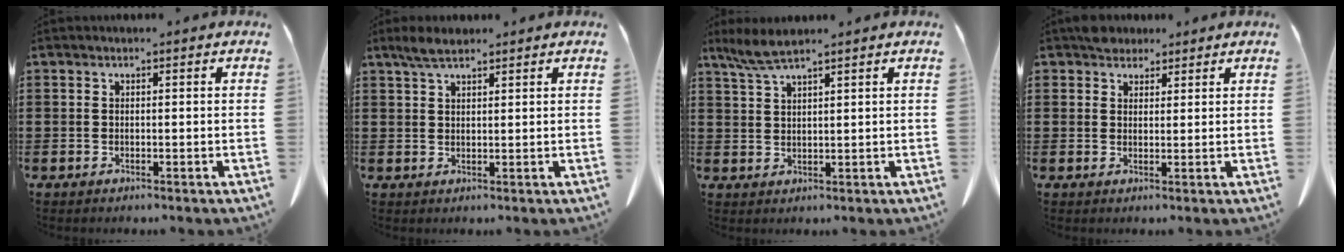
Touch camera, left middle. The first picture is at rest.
{"total": 3.4, "force": [2.5, 1.0, 2.1], "torque": [-0.048, 0.003, 0.046]}
{"total": 3.9, "force": [3.0, 0.5, 2.4], "torque": [-0.055, -0.002, 0.057]}
{"total": 3.0, "force": [2.6, 1.4, 0.4], "torque": [-0.008, 0.004, 0.049]}